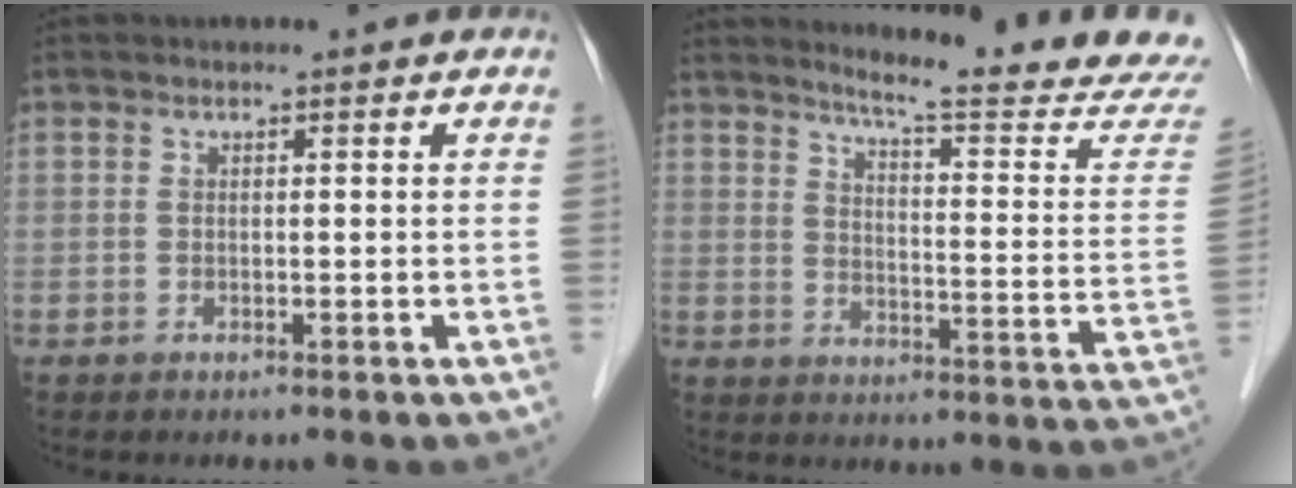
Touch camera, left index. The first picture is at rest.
{"total": 17.2, "force": [16.1, -1.4, 6.0], "torque": [-0.091, -0.103, 0.193]}